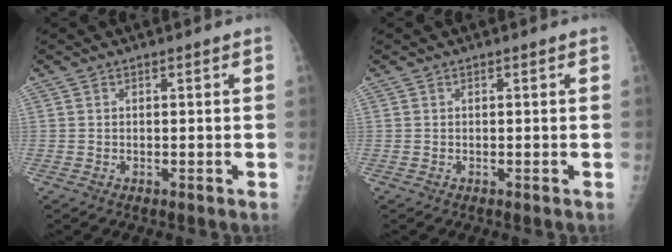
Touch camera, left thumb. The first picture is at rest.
{"total": 0.0}